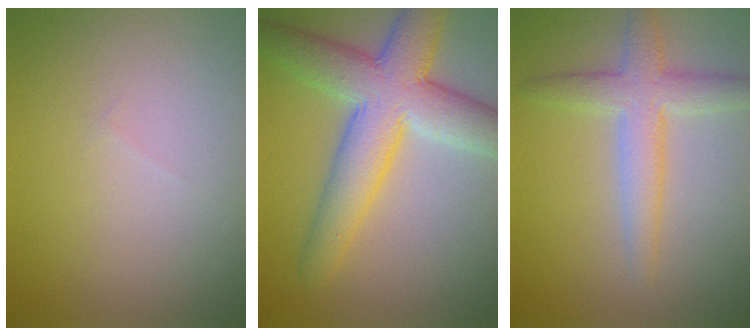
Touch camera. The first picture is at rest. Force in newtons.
{"total": 8.3, "press": 8.3, "slide": 0.2}
{"total": 3.8, "press": 3.8, "slide": 0.2}